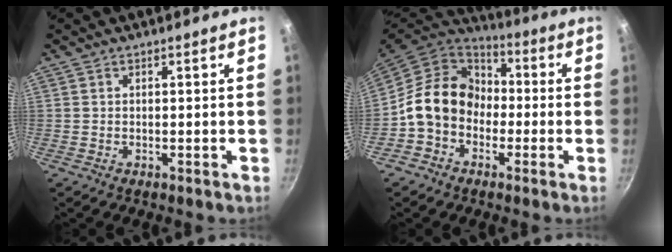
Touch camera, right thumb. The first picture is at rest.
{"total": 14.4, "force": [-1.7, 11.9, 8.0], "torque": [-0.099, 0.046, -0.050]}